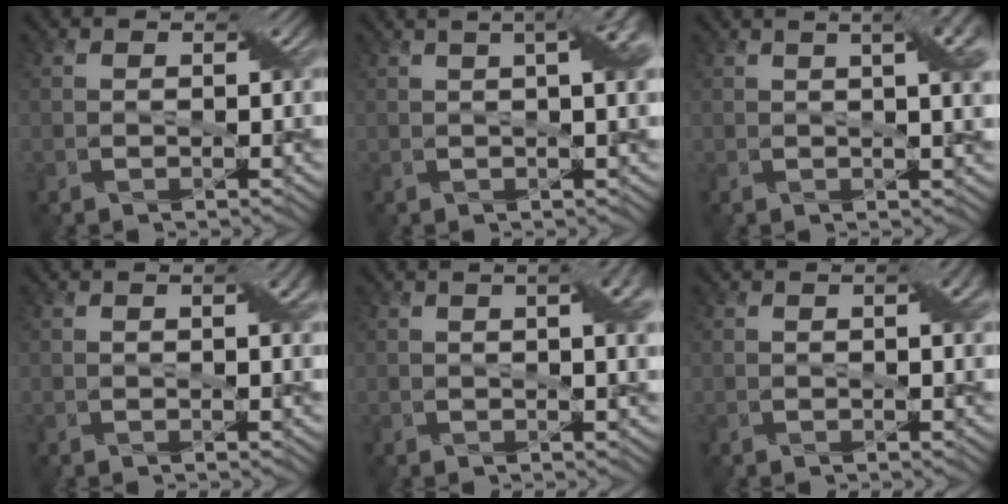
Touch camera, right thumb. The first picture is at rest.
{"total": 7.7, "force": [2.1, 2.7, 6.9], "torque": [-0.066, 0.038, 0.011]}
{"total": 7.5, "force": [2.5, 2.5, 6.6], "torque": [-0.061, 0.027, 0.019]}
{"total": 2.8, "force": [1.1, 0.6, 2.5], "torque": [-0.039, 0.006, 0.016]}
{"total": 6.0, "force": [1.9, 1.8, 5.4], "torque": [-0.058, 0.017, 0.019]}
{"total": 3.2, "force": [1.1, 0.7, 2.9], "torque": [-0.044, 0.008, 0.016]}